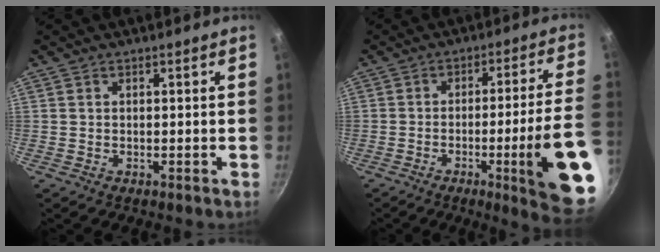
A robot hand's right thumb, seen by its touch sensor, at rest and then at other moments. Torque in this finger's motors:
{"motor_torque": [2.86, 2.13, 2.27, -0.48, 0.43]}